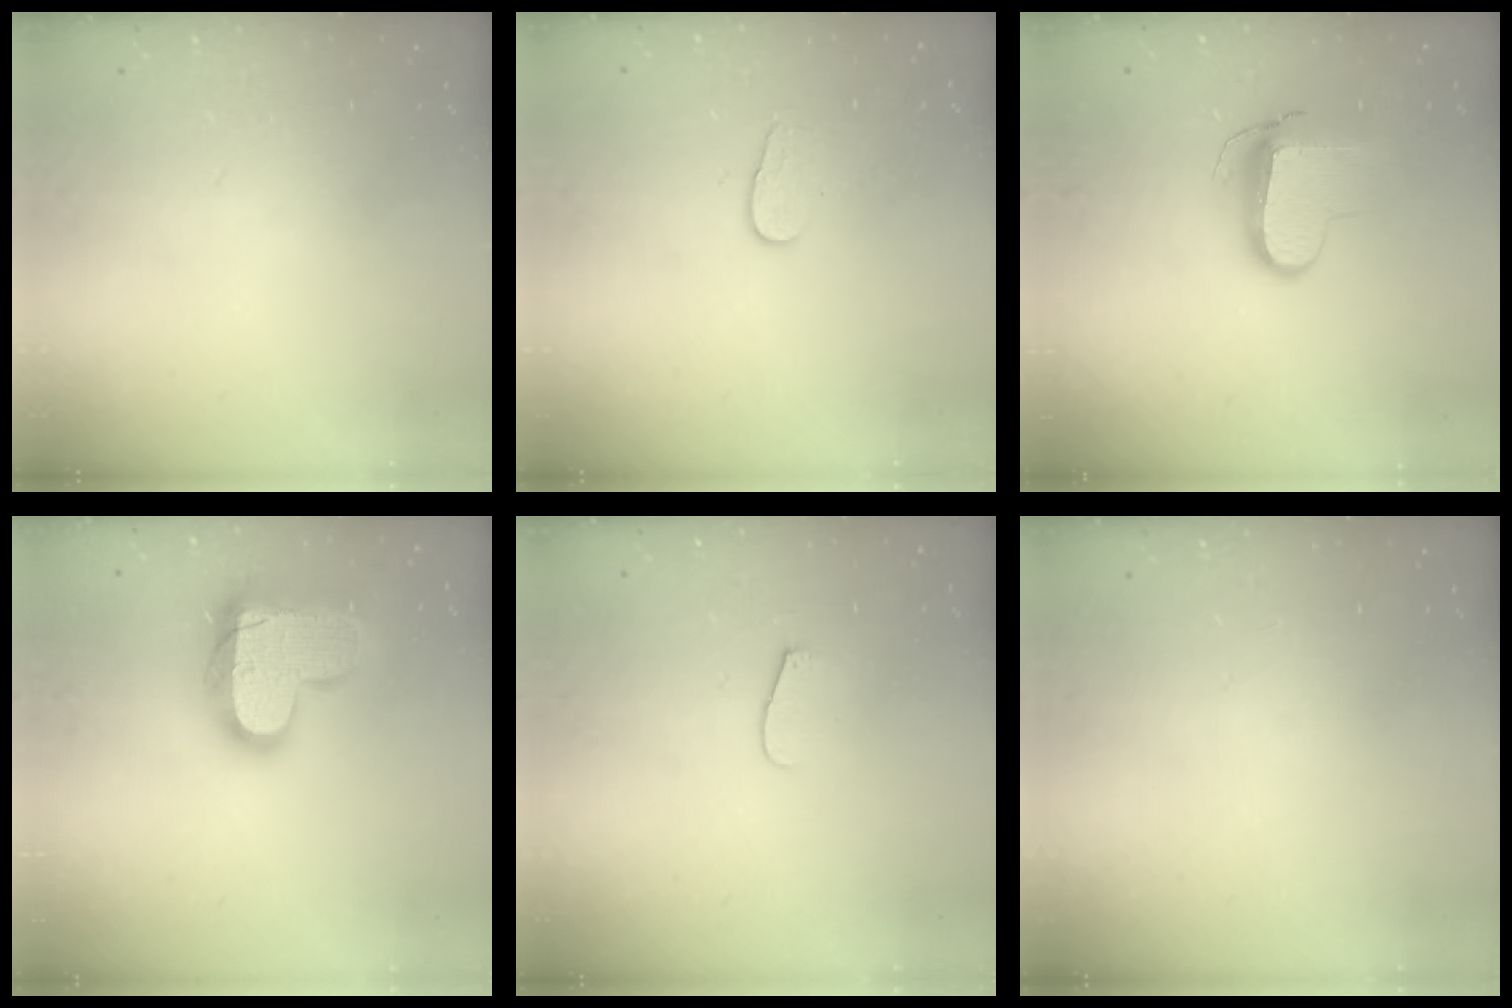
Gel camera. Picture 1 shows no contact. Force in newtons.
{"total": 5.3, "press": 5.3, "slide": 0.5}
{"total": 9.5, "press": 9.5, "slide": 0.8}
{"total": 18.0, "press": 18.0, "slide": 1.3}
{"total": 5.3, "press": 5.2, "slide": 0.6}
{"total": 0.0}